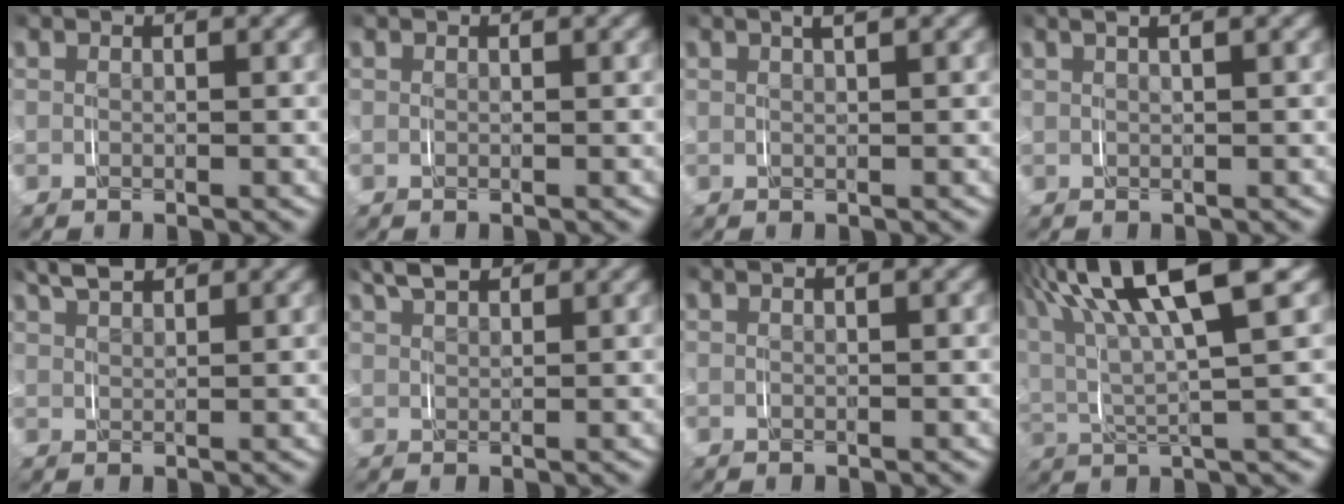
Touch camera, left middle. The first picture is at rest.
{"total": 0.0}
{"total": 1.8, "force": [1.2, 0.2, 1.4], "torque": [-0.019, 0.011, 0.018]}
{"total": 3.6, "force": [2.2, 1.1, 2.7], "torque": [-0.029, 0.019, 0.029]}
{"total": 2.5, "force": [2.4, 0.2, 0.8], "torque": [-0.017, 0.003, 0.044]}
{"total": 2.6, "force": [2.4, 0.4, 1.0], "torque": [-0.022, 0.004, 0.044]}
{"total": 0.0}
{"total": 9.5, "force": [4.6, 3.4, 7.6], "torque": [-0.141, 0.005, 0.071]}